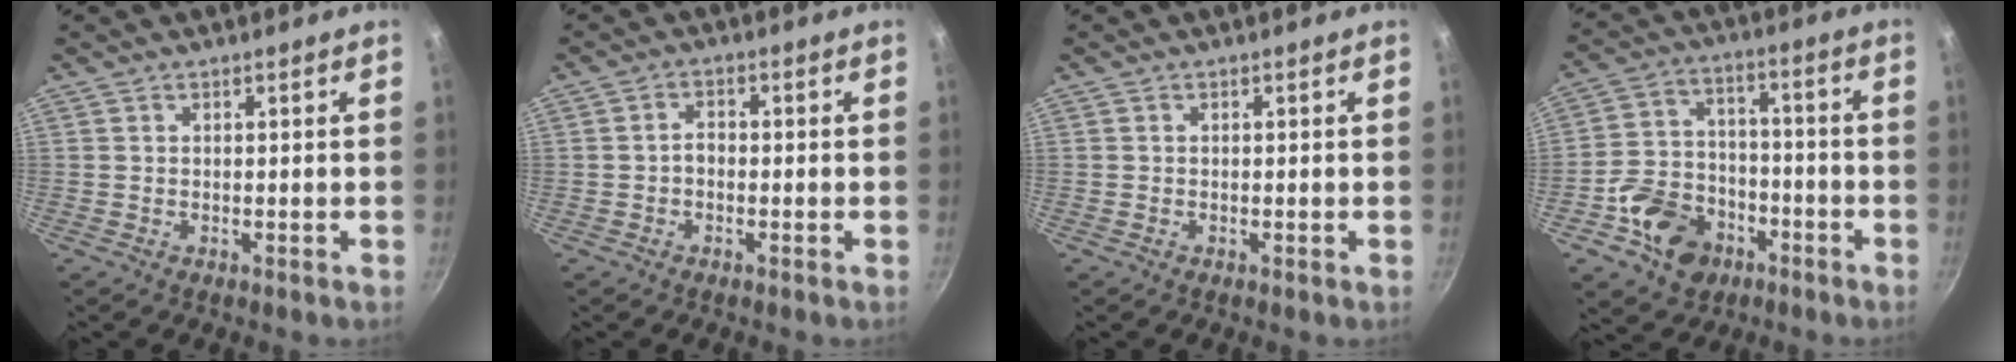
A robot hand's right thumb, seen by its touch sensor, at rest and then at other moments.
{"total": 2.3, "force": [-0.6, 1.7, 1.5], "torque": [-0.017, 0.015, -0.013]}
{"total": 0.0}
{"total": 13.4, "force": [-6.1, 10.2, 6.1], "torque": [-0.084, 0.053, -0.101]}